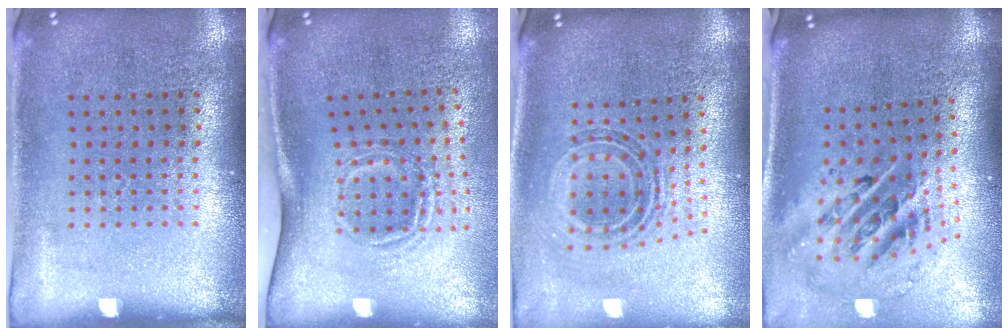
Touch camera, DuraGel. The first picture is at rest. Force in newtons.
{"total": 1.8, "press": 1.2, "slide": 1.4}
{"total": 0.9, "press": 0.9, "slide": 0.4}
{"total": 2.7, "press": 1.8, "slide": 1.9}